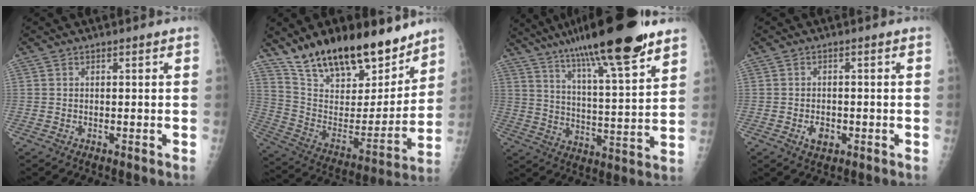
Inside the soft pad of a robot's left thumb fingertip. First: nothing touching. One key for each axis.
{"total": 24.2, "fx": 18.2, "fy": 10.1, "fz": 12.3, "tx": -0.168, "ty": -0.083, "tz": 0.310}
{"total": 22.2, "fx": 15.4, "fy": 3.5, "fz": 15.6, "tx": -0.242, "ty": -0.048, "tz": 0.250}
{"total": 3.2, "fx": -1.1, "fy": 2.2, "fz": 2.0, "tx": -0.025, "ty": 0.002, "tz": -0.014}